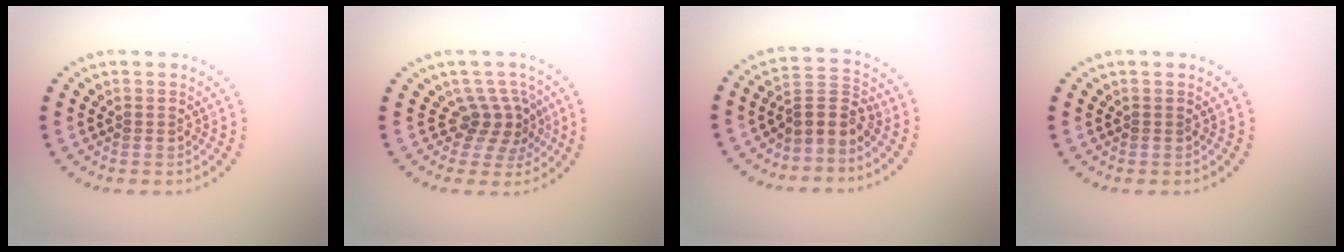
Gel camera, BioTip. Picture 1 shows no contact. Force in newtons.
{"total": 2.9, "press": 2.0, "slide": 2.2}
{"total": 2.9, "press": 2.4, "slide": 1.7}
{"total": 0.0}